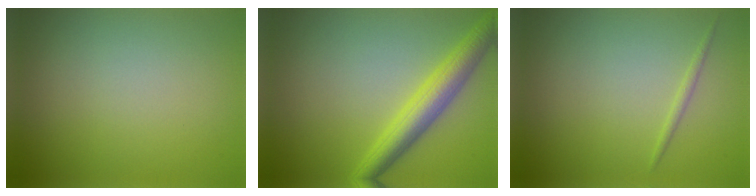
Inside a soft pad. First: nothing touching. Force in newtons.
{"total": 4.7, "press": 4.7, "slide": 0.1}
{"total": 0.7, "press": 0.7, "slide": 0.1}